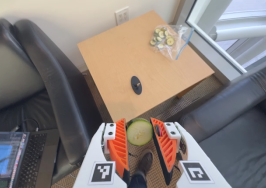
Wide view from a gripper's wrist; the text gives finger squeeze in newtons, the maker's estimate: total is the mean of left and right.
{"total": 8.3, "left": 8.1, "right": 8.5}